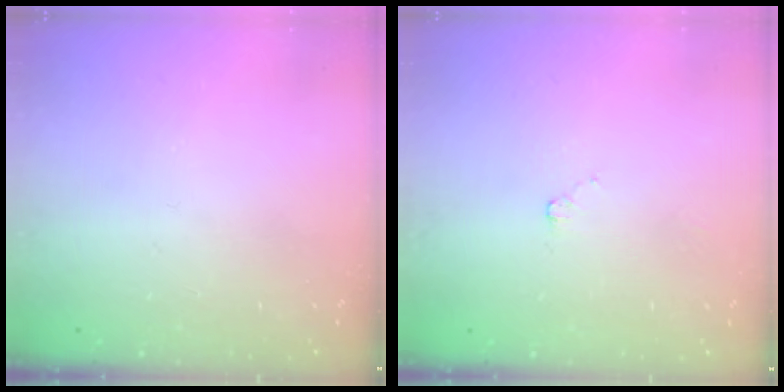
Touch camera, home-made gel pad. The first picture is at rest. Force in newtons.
{"total": 1.3, "press": 1.3, "slide": 0.3}